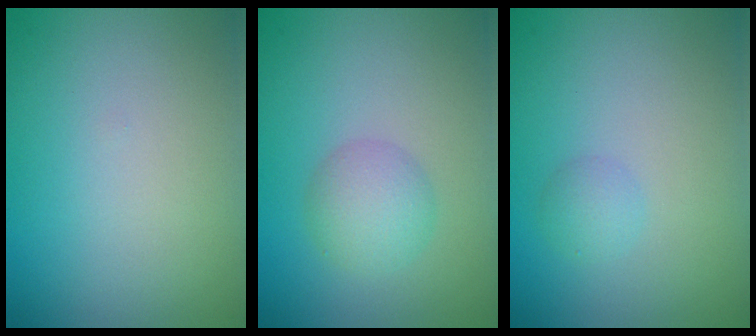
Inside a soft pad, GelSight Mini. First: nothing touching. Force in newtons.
{"total": 2.9, "press": 2.9, "slide": 0.0}
{"total": 1.2, "press": 1.2, "slide": 0.1}